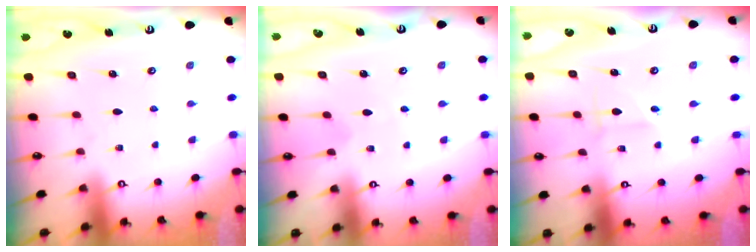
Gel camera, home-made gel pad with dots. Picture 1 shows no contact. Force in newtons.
{"total": 2.5, "press": 2.5, "slide": 0.2}
{"total": 2.6, "press": 2.6, "slide": 0.2}